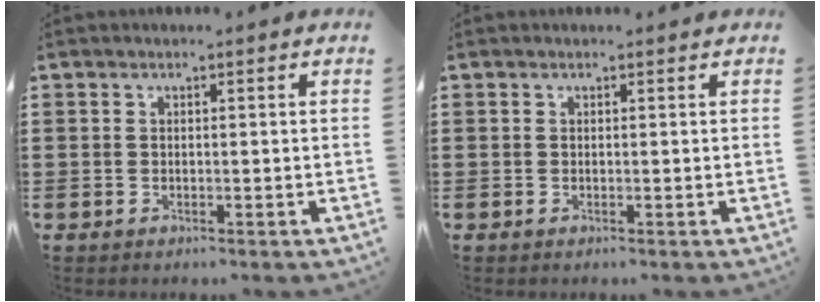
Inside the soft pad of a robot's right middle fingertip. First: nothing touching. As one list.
[{"total": 0.0}]